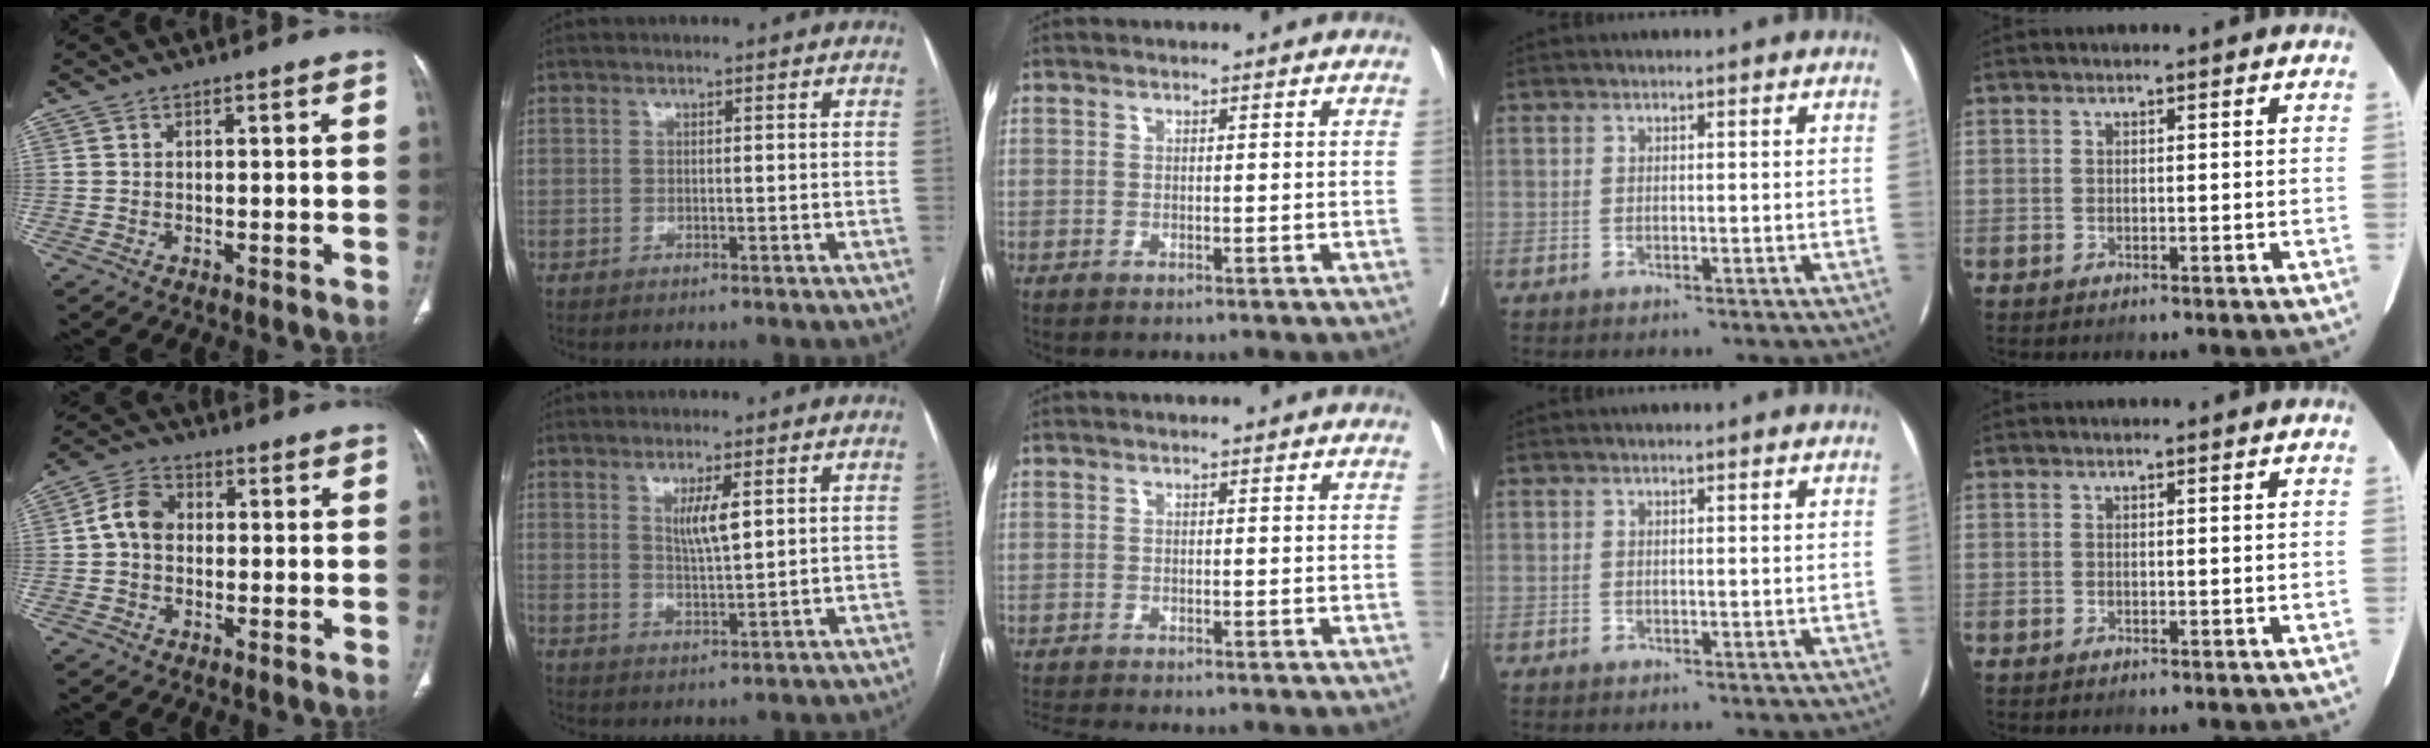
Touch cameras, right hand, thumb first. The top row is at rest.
{"thumb": {"total": 6.3, "force": [0.1, 5.0, 4.0], "torque": [-0.062, 0.019, -0.009]}, "index": {"total": 4.4, "force": [1.6, 0.7, 4.0], "torque": [-0.075, -0.005, 0.032]}, "middle": {"total": 3.5, "force": [-3.3, -0.4, 1.0], "torque": [-0.019, -0.016, -0.056]}}